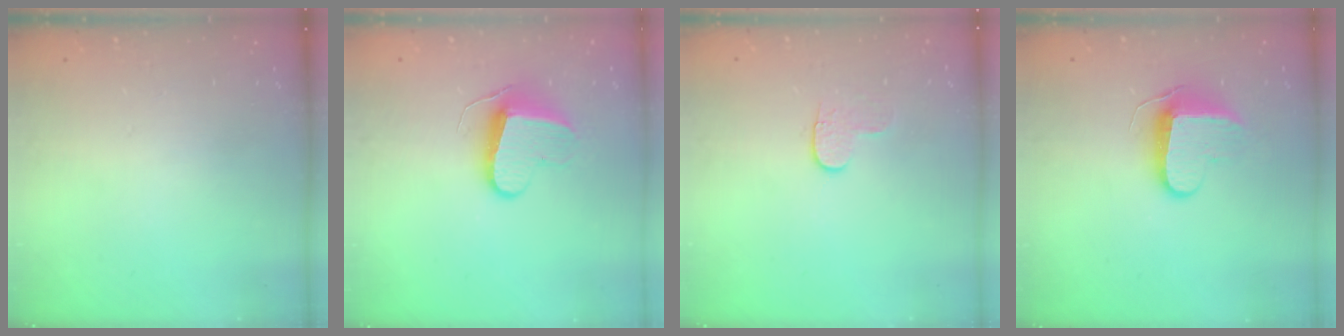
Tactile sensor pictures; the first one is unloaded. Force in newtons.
{"total": 9.0, "press": 9.0, "slide": 0.1}
{"total": 3.8, "press": 3.8, "slide": 0.5}
{"total": 8.9, "press": 8.9, "slide": 0.8}